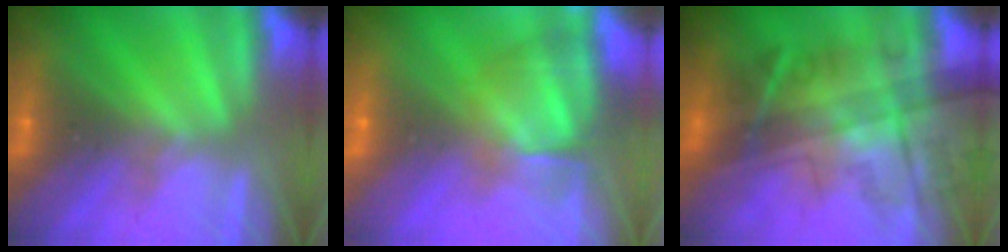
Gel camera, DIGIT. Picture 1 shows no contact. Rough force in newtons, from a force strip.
{"total": 7.1}
{"total": 7.6}